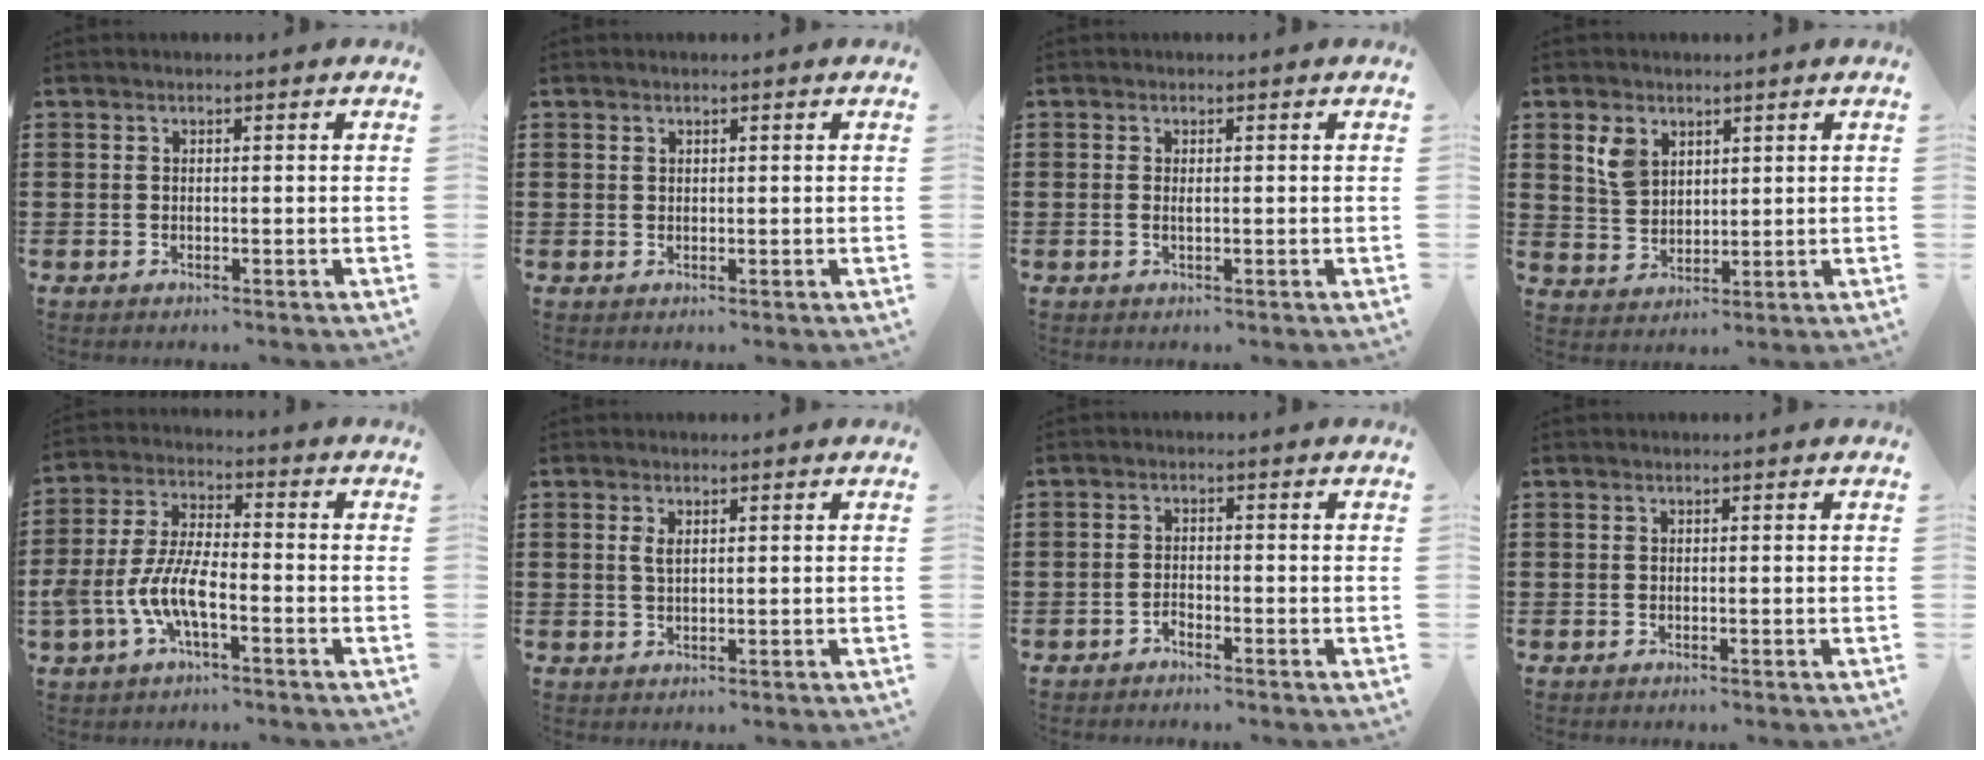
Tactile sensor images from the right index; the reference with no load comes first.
{"total": 0.6, "force": [0.4, 0.5, 0.1], "torque": [-0.004, 0.001, 0.009]}
{"total": 0.7, "force": [0.0, 0.1, 0.7], "torque": [-0.014, -0.002, 0.000]}
{"total": 4.8, "force": [2.6, 3.5, 2.0], "torque": [-0.053, 0.013, 0.051]}
{"total": 8.3, "force": [-3.5, 2.9, 6.9], "torque": [-0.163, -0.009, -0.069]}
{"total": 1.7, "force": [0.6, 0.7, 1.4], "torque": [-0.030, 0.003, 0.009]}
{"total": 1.4, "force": [-1.3, 0.4, 0.2], "torque": [-0.008, 0.002, -0.028]}
{"total": 0.0}